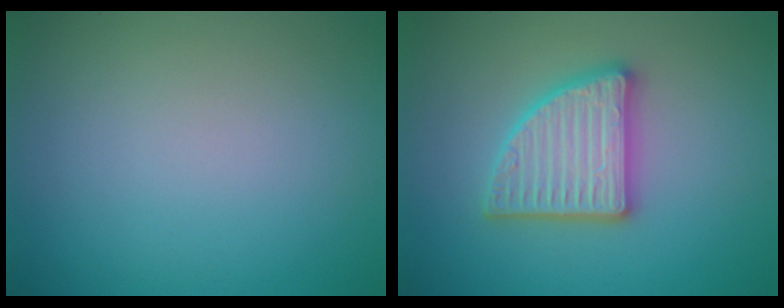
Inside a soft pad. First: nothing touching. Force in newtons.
{"total": 4.8, "press": 4.7, "slide": 0.8}